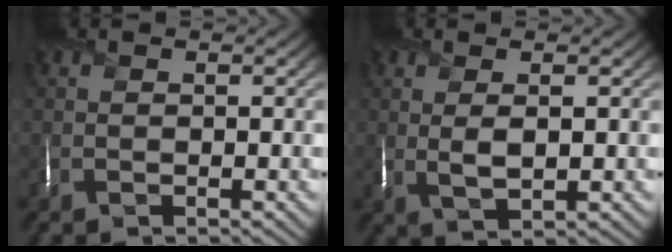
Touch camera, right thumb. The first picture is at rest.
{"total": 2.7, "force": [0.8, 0.7, 2.5], "torque": [-0.053, 0.002, 0.020]}